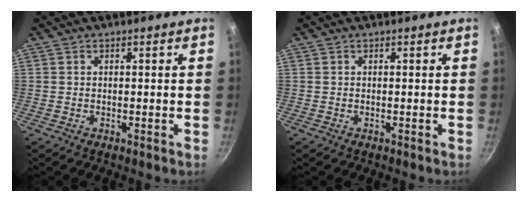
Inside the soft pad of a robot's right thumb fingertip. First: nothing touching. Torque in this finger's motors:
{"motor_torque": [-0.01, 0.01, 0.04, -0.04, 0.00]}